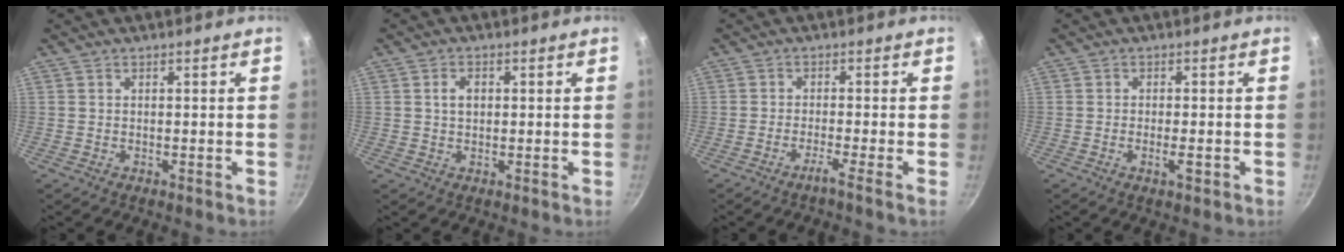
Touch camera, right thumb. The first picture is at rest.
{"total": 2.6, "force": [0.5, 1.8, 1.8], "torque": [-0.023, 0.004, 0.007]}
{"total": 2.6, "force": [-1.6, -0.8, 1.8], "torque": [-0.048, 0.009, -0.034]}
{"total": 2.6, "force": [-0.9, 0.8, 2.3], "torque": [-0.042, 0.004, -0.018]}